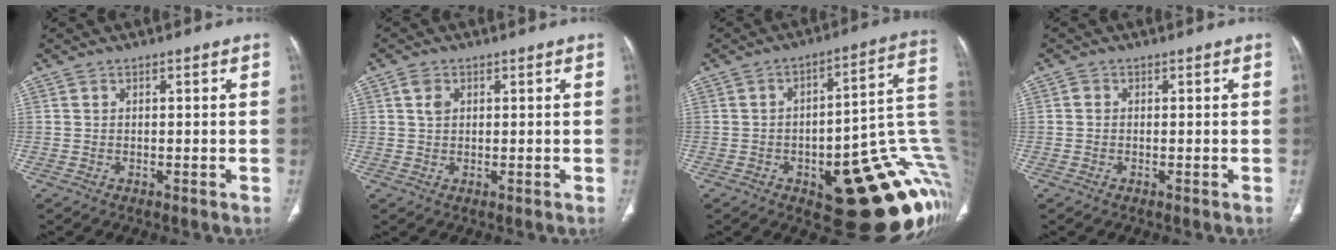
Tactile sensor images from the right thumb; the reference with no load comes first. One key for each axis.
{"total": 2.2, "fx": 0.8, "fy": 1.6, "fz": 1.3, "tx": -0.022, "ty": 0.000, "tz": 0.016}
{"total": 27.0, "fx": -5.5, "fy": 10.6, "fz": 24.2, "tx": -0.196, "ty": 0.036, "tz": -0.059}
{"total": 0.6, "fx": -0.1, "fy": 0.5, "fz": 0.2, "tx": -0.003, "ty": 0.001, "tz": -0.005}